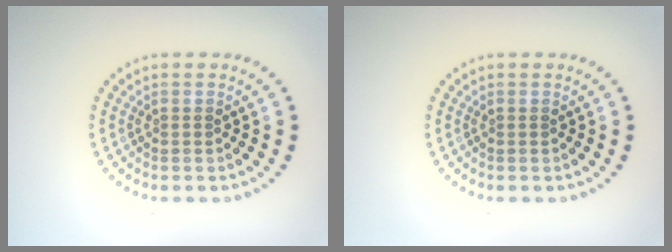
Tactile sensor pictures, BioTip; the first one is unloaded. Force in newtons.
{"total": 0.0}